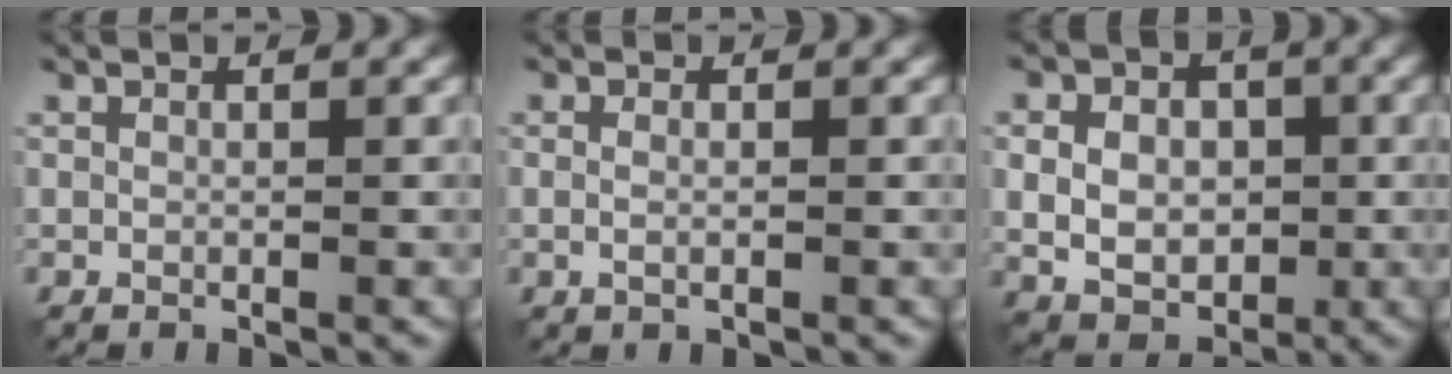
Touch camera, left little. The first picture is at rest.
{"total": 1.3, "force": [0.1, 0.7, 1.1], "torque": [-0.010, -0.006, -0.004]}
{"total": 6.3, "force": [0.1, 4.9, 4.0], "torque": [-0.060, 0.002, -0.006]}